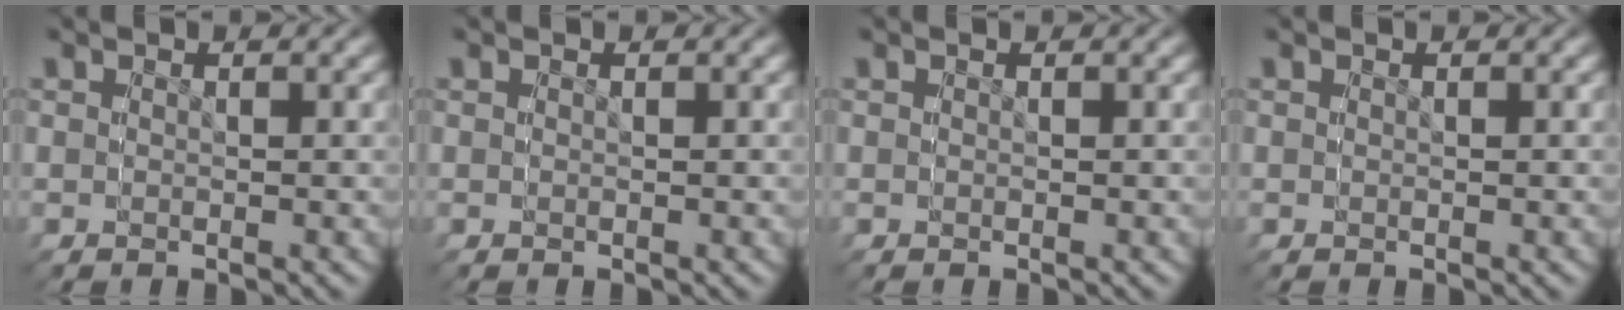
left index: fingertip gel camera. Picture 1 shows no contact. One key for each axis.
{"total": 0.0}
{"total": 0.0}
{"total": 0.0}